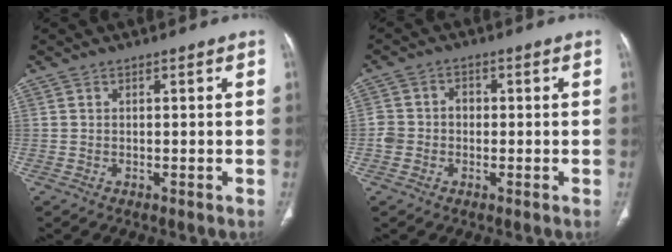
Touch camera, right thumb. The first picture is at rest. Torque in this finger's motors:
{"motor_torque": [0.44, 0.35, 0.67, 0.18, 0.00]}